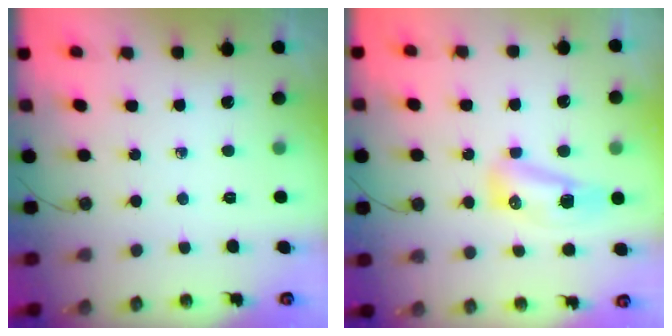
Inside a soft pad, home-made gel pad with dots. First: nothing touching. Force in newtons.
{"total": 9.4, "press": 9.1, "slide": 2.2}